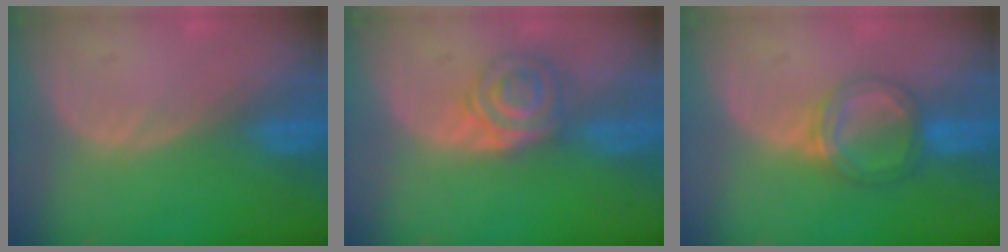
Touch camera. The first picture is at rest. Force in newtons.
{"total": 6.1, "press": 5.6, "slide": 2.5}
{"total": 5.4, "press": 5.2, "slide": 1.7}